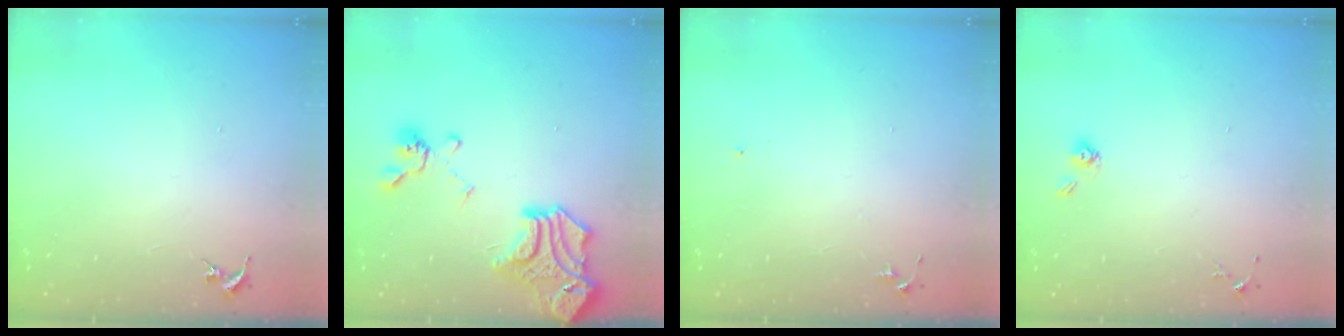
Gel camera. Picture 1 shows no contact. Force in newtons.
{"total": 20.9, "press": 20.7, "slide": 2.1}
{"total": 4.9, "press": 4.8, "slide": 0.6}
{"total": 5.4, "press": 5.2, "slide": 1.5}